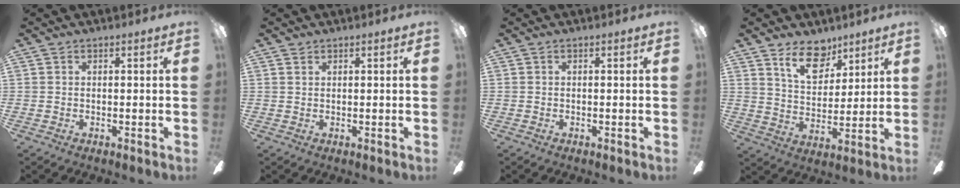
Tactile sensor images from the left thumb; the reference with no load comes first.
{"total": 0.9, "force": [0.7, 0.5, 0.2], "torque": [-0.006, 0.001, 0.014]}
{"total": 0.0}
{"total": 11.9, "force": [8.0, 6.7, 5.7], "torque": [-0.088, -0.034, 0.147]}